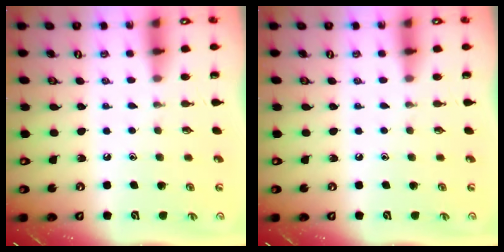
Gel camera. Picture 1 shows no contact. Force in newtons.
{"total": 0.0}